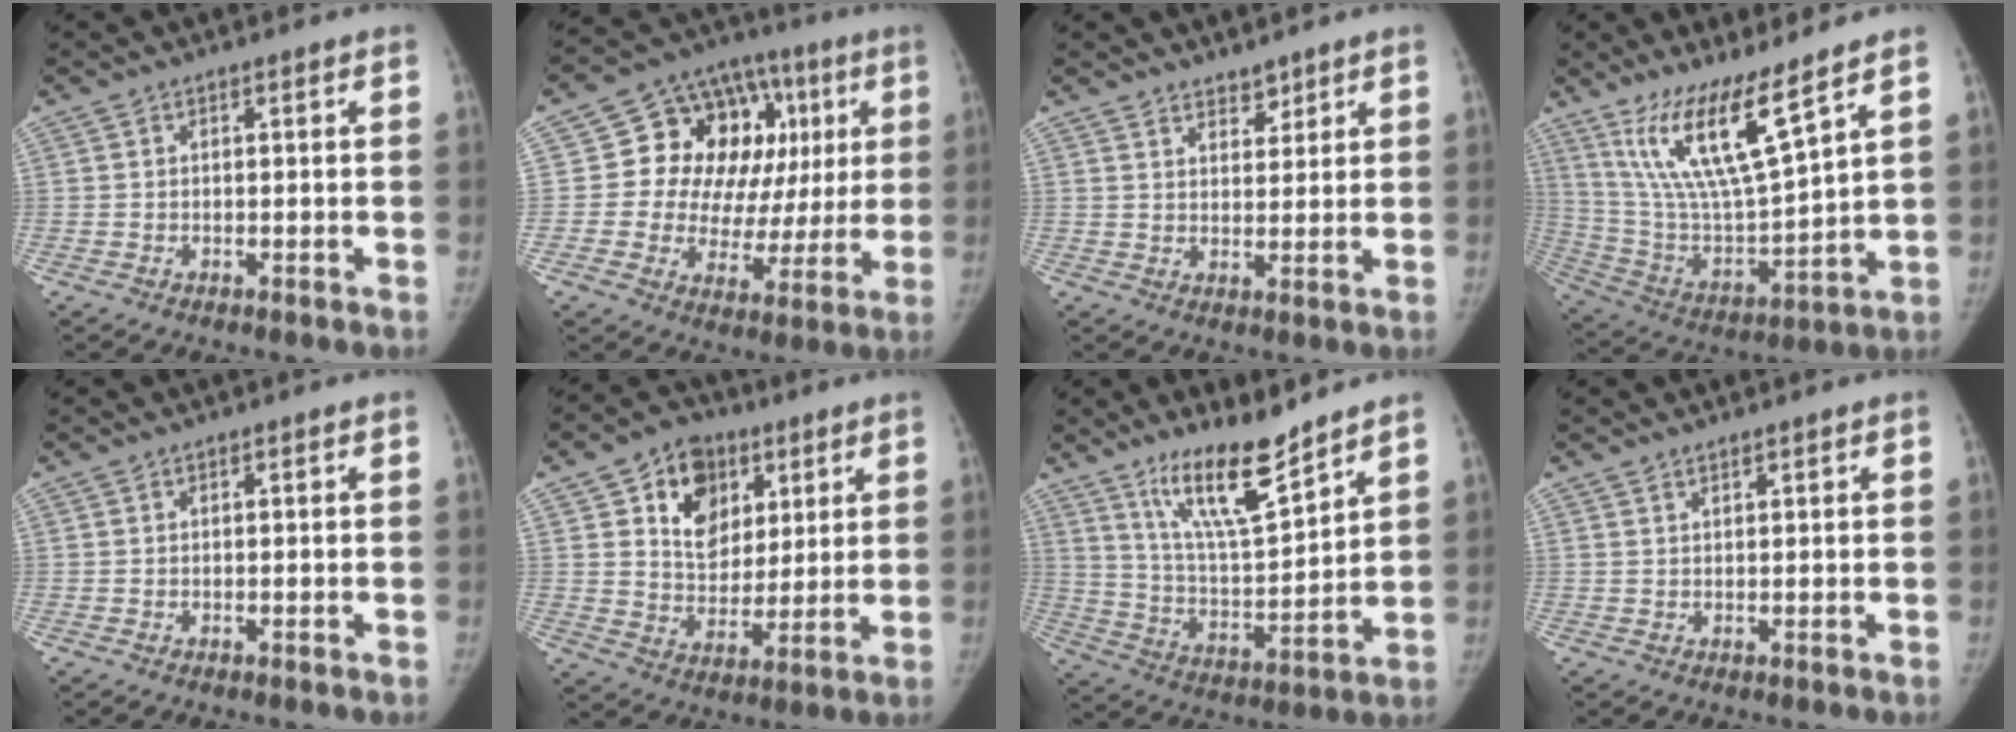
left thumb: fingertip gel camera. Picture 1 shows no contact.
{"total": 20.8, "force": [4.1, 15.0, 13.8], "torque": [-0.128, 0.033, 0.069]}
{"total": 8.8, "force": [7.0, 3.2, 4.3], "torque": [-0.051, -0.053, 0.136]}
{"total": 16.8, "force": [11.0, 2.6, 12.4], "torque": [-0.222, -0.068, 0.222]}
{"total": 0.0}
{"total": 13.9, "force": [5.9, 10.6, 6.9], "torque": [-0.063, -0.022, 0.102]}
{"total": 14.7, "force": [10.9, 3.1, 9.4], "torque": [-0.146, -0.077, 0.206]}
{"total": 1.0, "force": [0.9, 0.3, 0.3], "torque": [-0.001, -0.006, 0.017]}